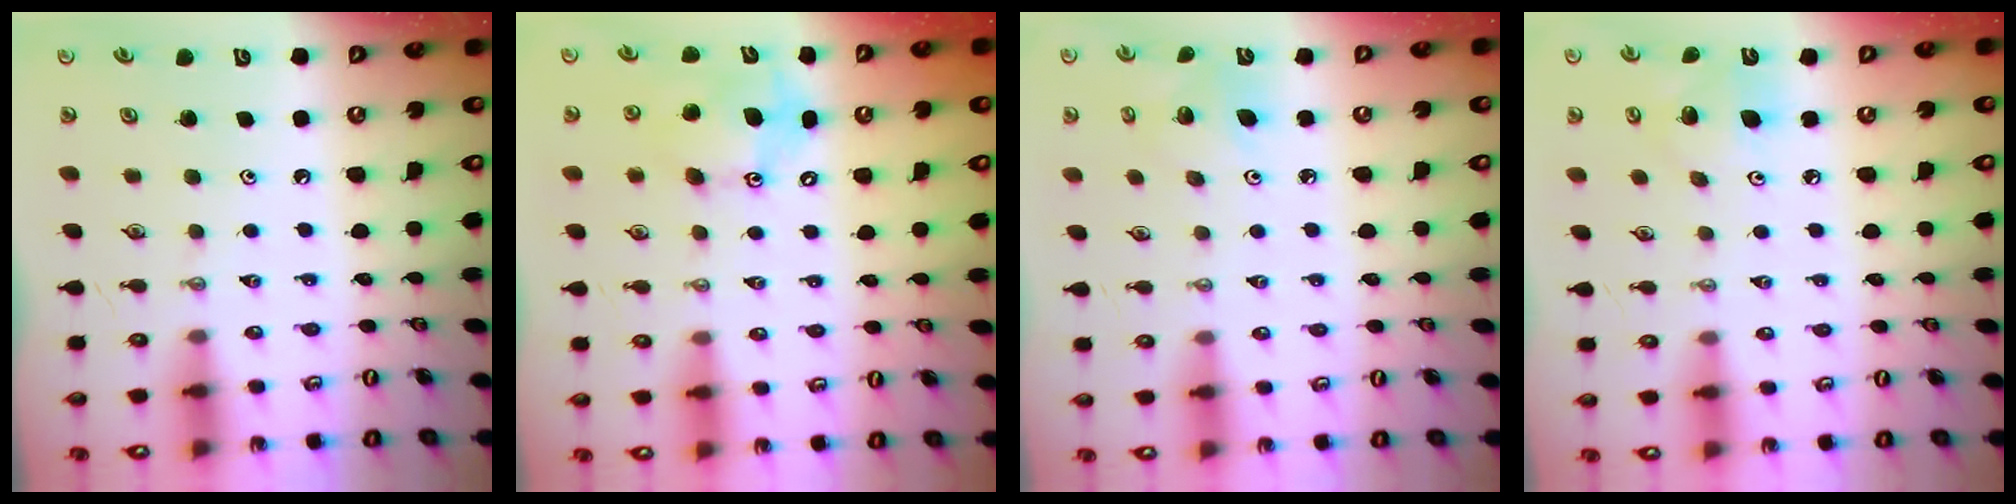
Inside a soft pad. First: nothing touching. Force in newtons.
{"total": 11.9, "press": 11.5, "slide": 2.9}
{"total": 5.9, "press": 5.9, "slide": 0.3}
{"total": 9.8, "press": 9.8, "slide": 1.3}